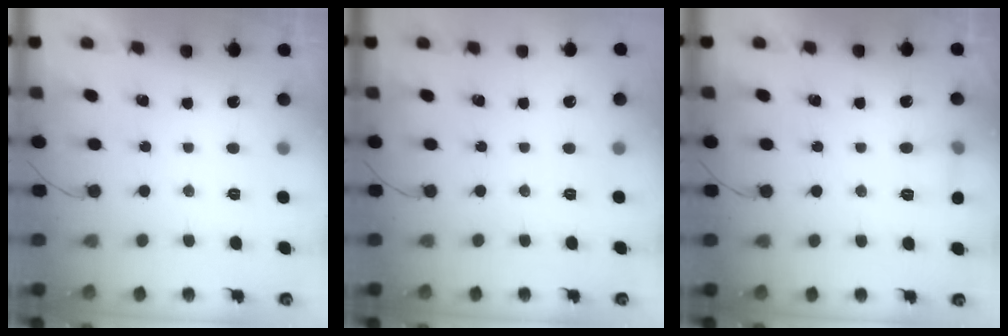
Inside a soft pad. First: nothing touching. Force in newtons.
{"total": 0.0}
{"total": 3.8, "press": 3.6, "slide": 1.1}